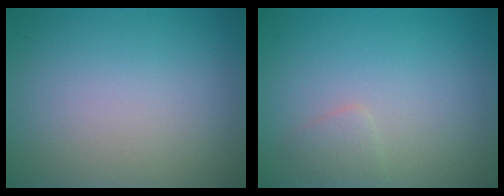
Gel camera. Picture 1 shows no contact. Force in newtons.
{"total": 1.1, "press": 1.1, "slide": 0.1}